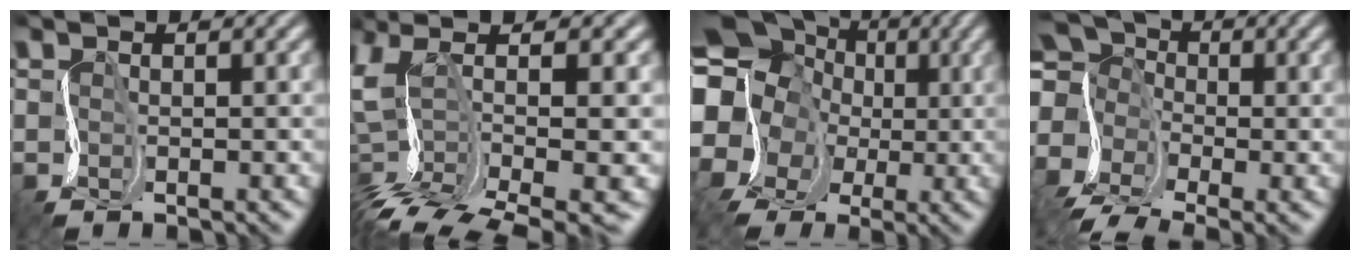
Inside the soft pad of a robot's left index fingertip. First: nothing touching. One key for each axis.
{"total": 8.4, "fx": -0.2, "fy": 3.4, "fz": 7.6, "tx": -0.169, "ty": -0.006, "tz": 0.007}
{"total": 17.1, "fx": 2.4, "fy": 15.8, "fz": 6.0, "tx": -0.166, "ty": 0.016, "tz": -0.004}
{"total": 9.8, "fx": -3.3, "fy": 6.7, "fz": 6.4, "tx": -0.132, "ty": -0.011, "tz": -0.042}